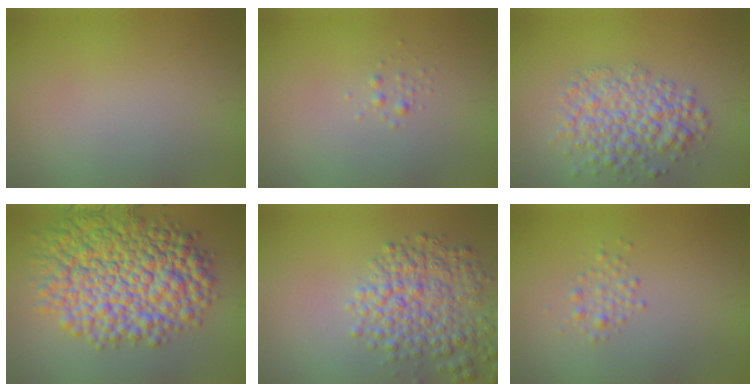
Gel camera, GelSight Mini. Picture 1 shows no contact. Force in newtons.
{"total": 0.7, "press": 0.7, "slide": 0.0}
{"total": 5.1, "press": 5.1, "slide": 0.2}
{"total": 12.2, "press": 12.2, "slide": 0.2}
{"total": 5.8, "press": 5.8, "slide": 0.3}
{"total": 1.4, "press": 1.4, "slide": 0.1}